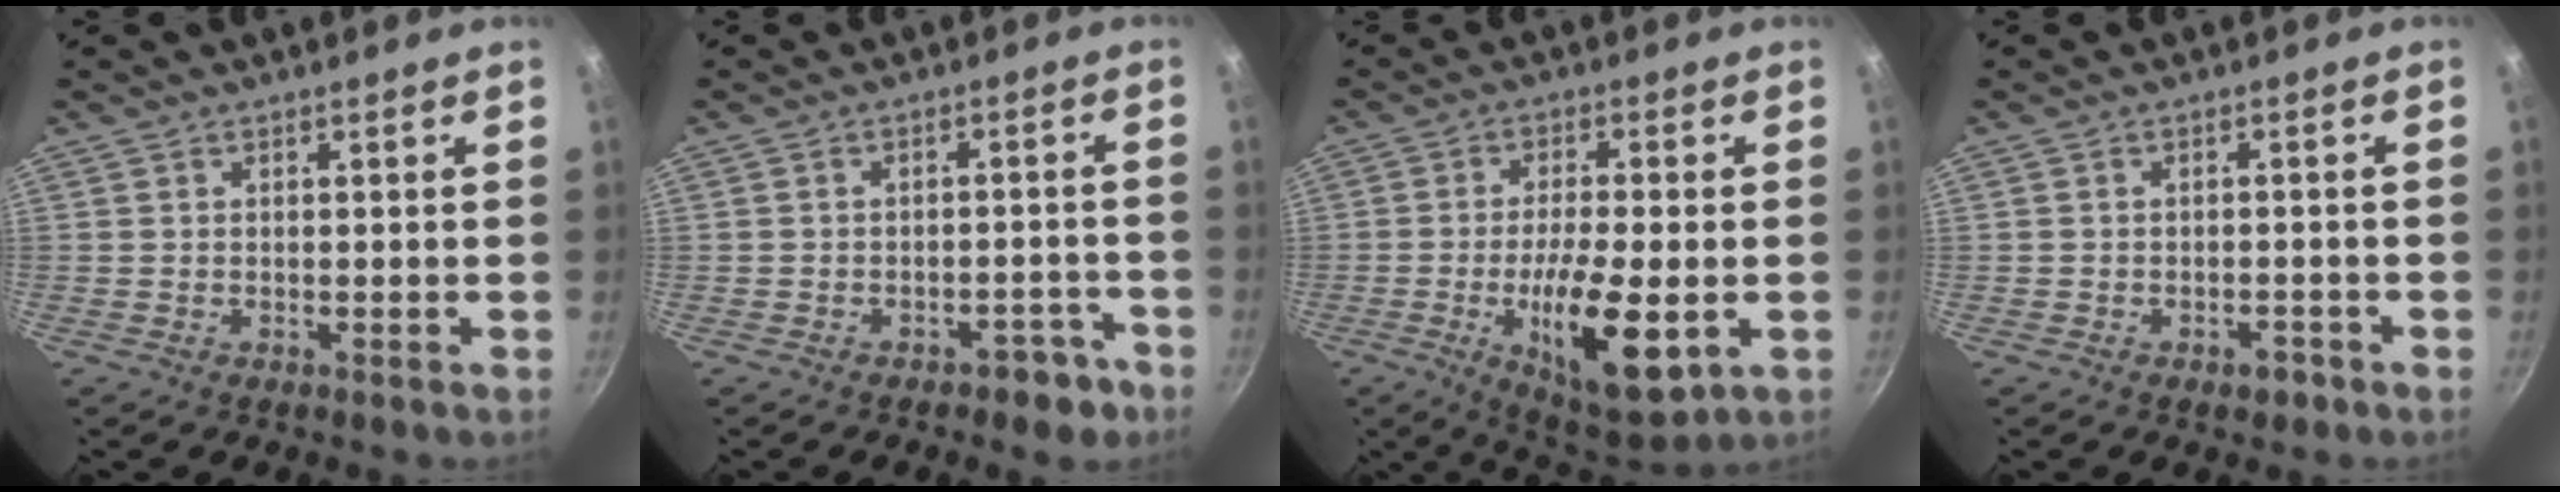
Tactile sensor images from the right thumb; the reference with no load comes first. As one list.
[{"total": 5.0, "force": [-3.2, 2.7, 2.7], "torque": [-0.009, 0.039, -0.024]}, {"total": 15.3, "force": [-3.8, 5.1, 13.9], "torque": [-0.229, 0.005, -0.056]}, {"total": 2.6, "force": [-1.6, 1.4, 1.5], "torque": [-0.015, 0.016, -0.016]}]